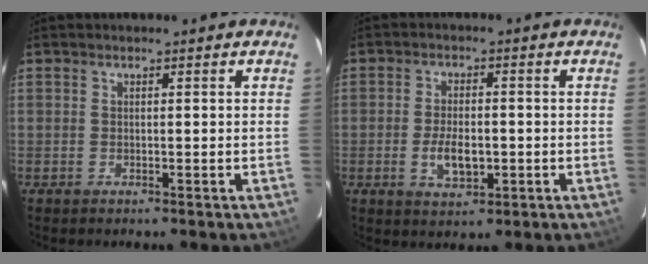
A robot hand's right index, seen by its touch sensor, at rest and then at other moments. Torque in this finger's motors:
{"motor_torque": [0.19, -0.04, 0.05, 0.06]}